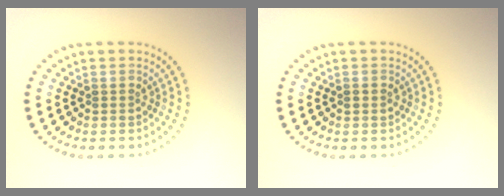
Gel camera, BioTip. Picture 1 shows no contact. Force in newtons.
{"total": 0.8, "press": 0.8, "slide": 0.2}